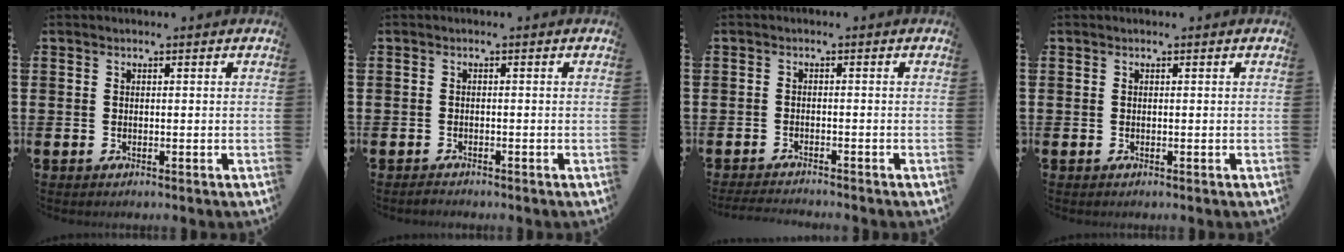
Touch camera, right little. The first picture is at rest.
{"total": 0.7, "force": [-0.6, 0.2, 0.1], "torque": [-0.005, -0.001, -0.013]}
{"total": 1.5, "force": [-1.5, -0.1, 0.3], "torque": [-0.005, 0.003, -0.030]}
{"total": 0.0}